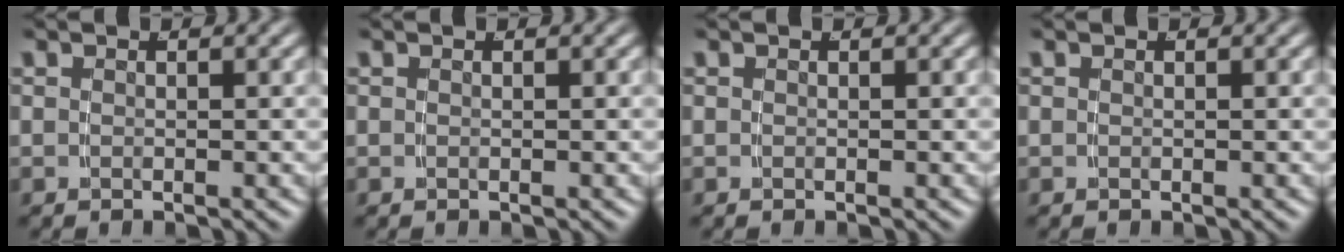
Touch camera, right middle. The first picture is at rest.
{"total": 0.0}
{"total": 0.0}
{"total": 0.0}